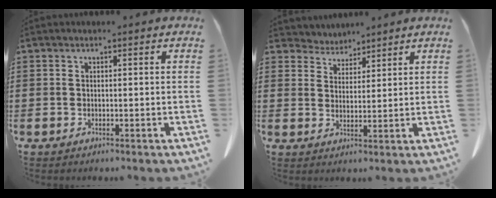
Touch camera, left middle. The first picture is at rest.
{"total": 3.4, "force": [3.2, 1.1, -0.4], "torque": [-0.008, -0.011, 0.058]}